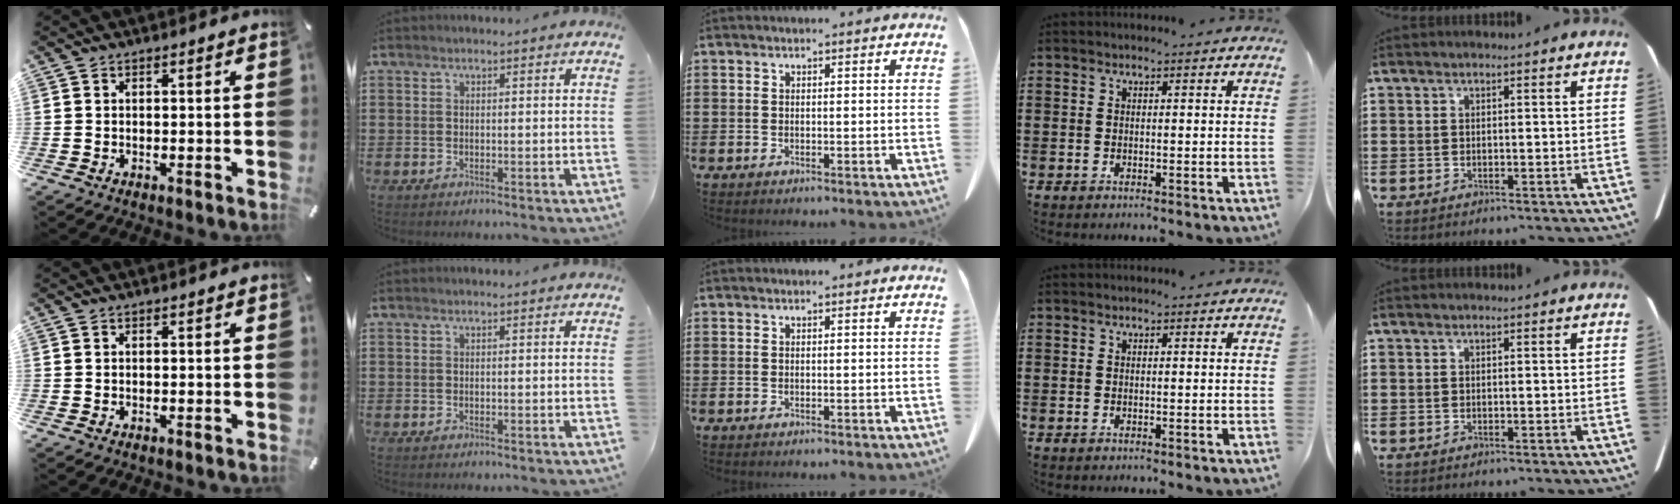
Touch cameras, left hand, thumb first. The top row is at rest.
{}